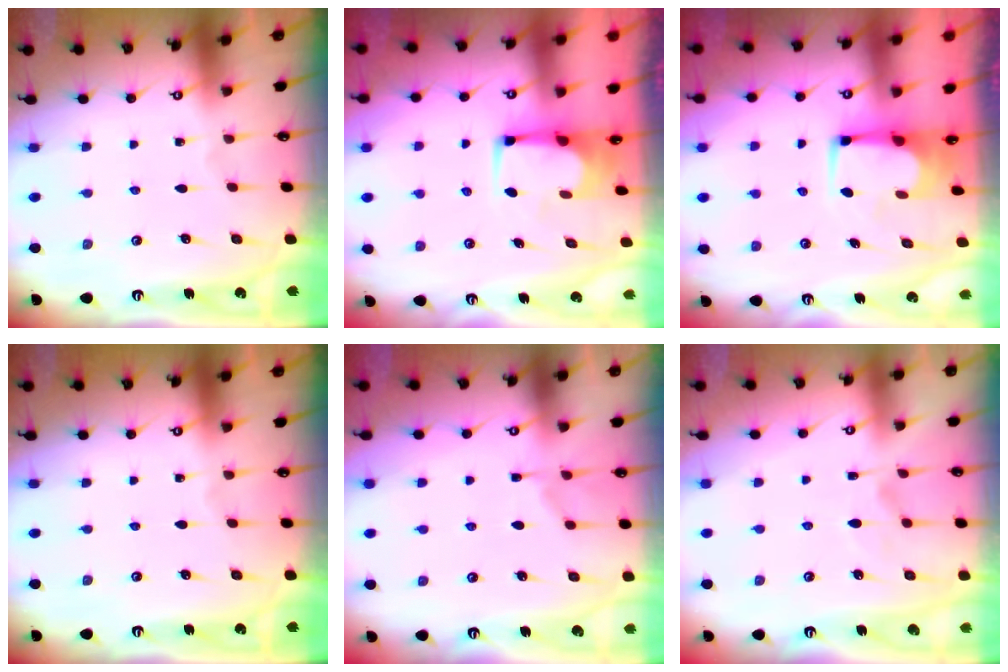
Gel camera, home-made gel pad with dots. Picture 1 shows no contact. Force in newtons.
{"total": 2.4, "press": 2.4, "slide": 0.2}
{"total": 2.8, "press": 2.8, "slide": 0.1}
{"total": 0.0}
{"total": 1.3, "press": 0.7, "slide": 1.1}
{"total": 5.1, "press": 4.9, "slide": 1.3}